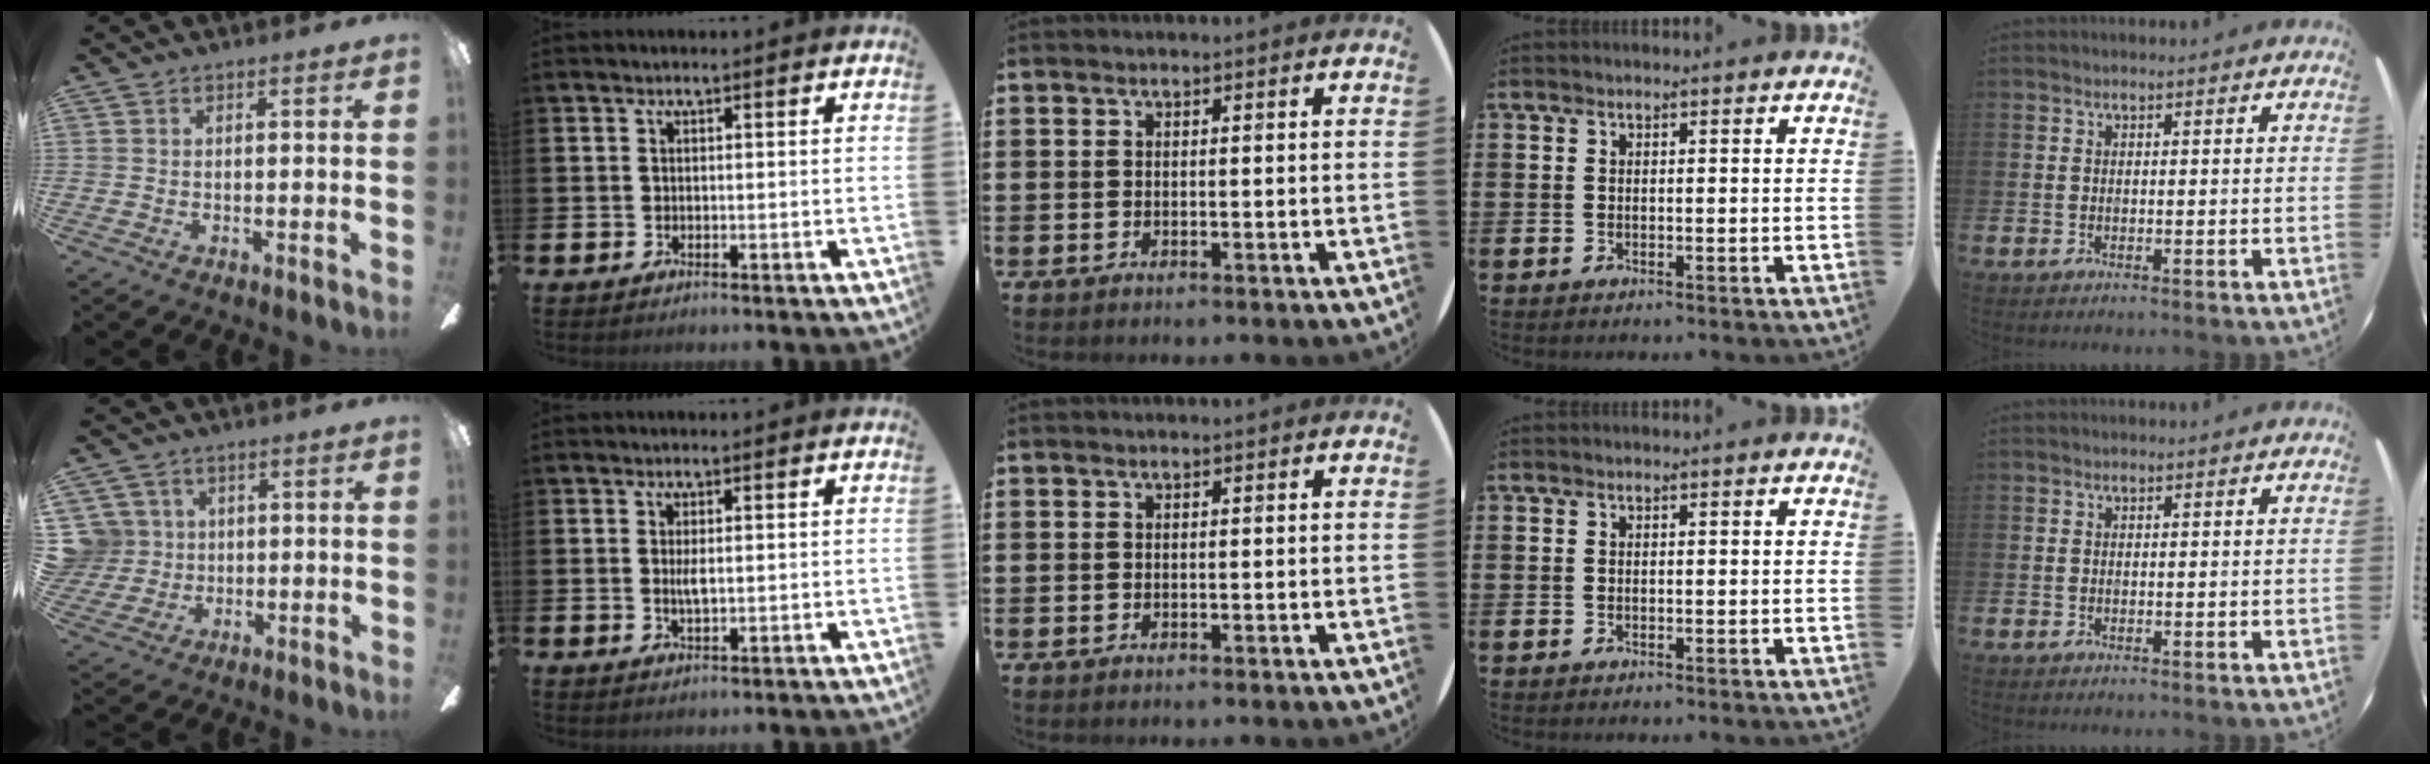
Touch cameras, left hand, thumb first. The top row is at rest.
{"thumb": {"total": 7.5, "force": [1.8, 7.2, 0.7], "torque": [-0.042, 0.002, 0.039]}, "index": {"total": 1.8, "force": [0.4, 0.5, 1.7], "torque": [-0.031, 0.001, 0.004]}}